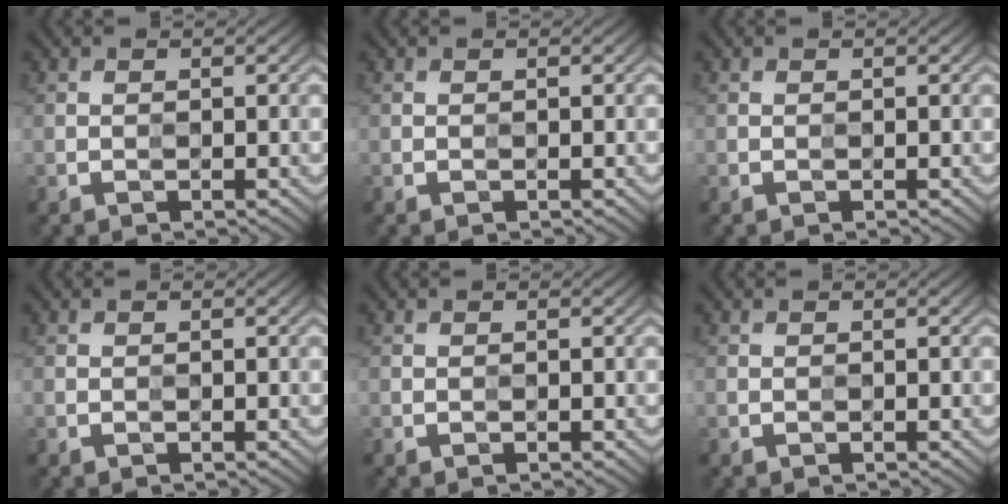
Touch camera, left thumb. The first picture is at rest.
{"total": 0.0}
{"total": 0.0}
{"total": 0.0}
{"total": 0.0}
{"total": 0.0}